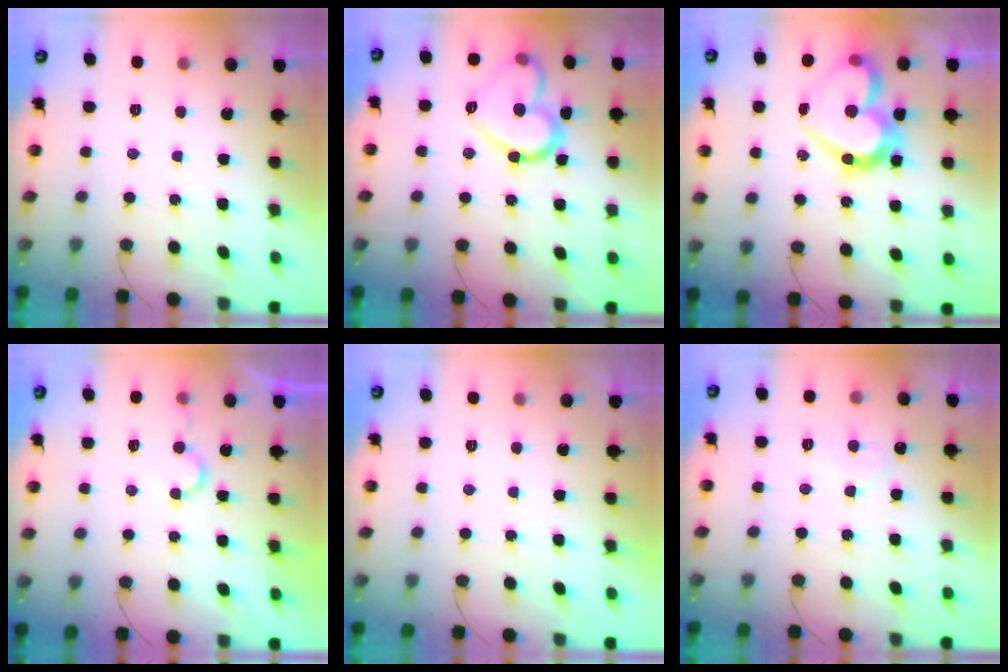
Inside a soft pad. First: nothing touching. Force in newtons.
{"total": 16.5, "press": 16.5, "slide": 0.8}
{"total": 16.6, "press": 16.4, "slide": 2.1}
{"total": 4.2, "press": 4.2, "slide": 0.3}
{"total": 1.8, "press": 1.8, "slide": 0.0}
{"total": 5.2, "press": 5.1, "slide": 0.4}